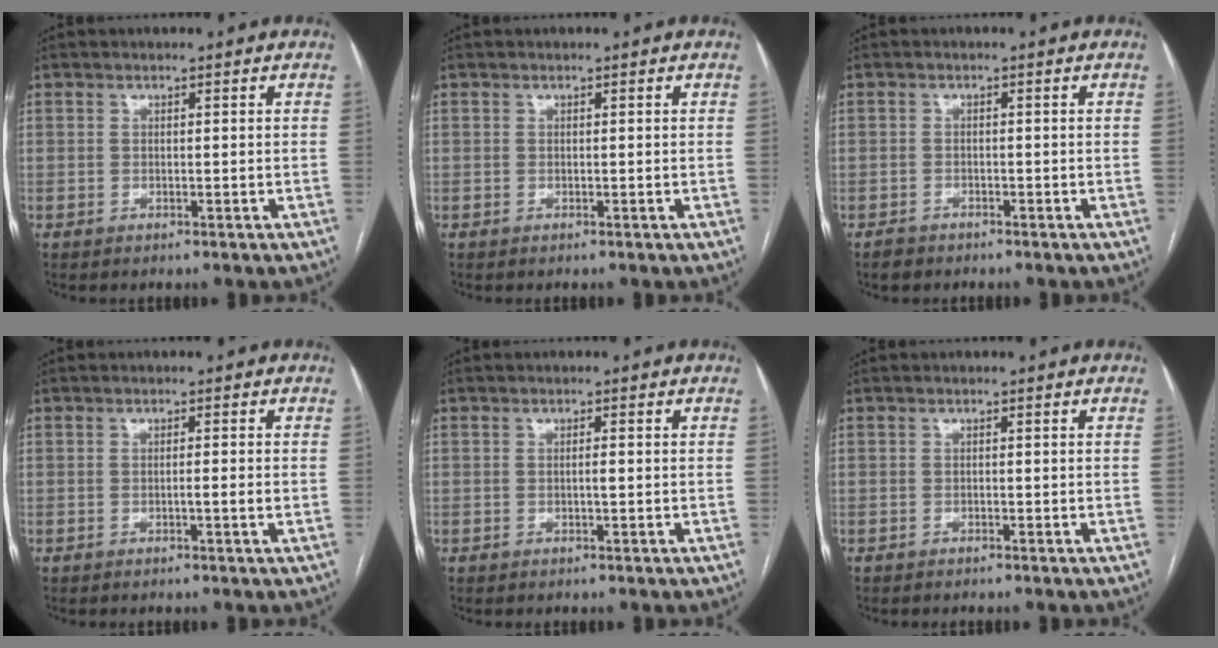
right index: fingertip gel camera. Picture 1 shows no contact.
{"total": 0.0}
{"total": 1.9, "force": [-1.5, 1.2, 0.2], "torque": [-0.011, 0.003, -0.025]}
{"total": 1.5, "force": [-0.4, -0.2, 1.4], "torque": [-0.022, -0.001, -0.007]}
{"total": 1.0, "force": [-0.1, 0.0, 1.0], "torque": [-0.018, 0.000, -0.002]}
{"total": 0.0}